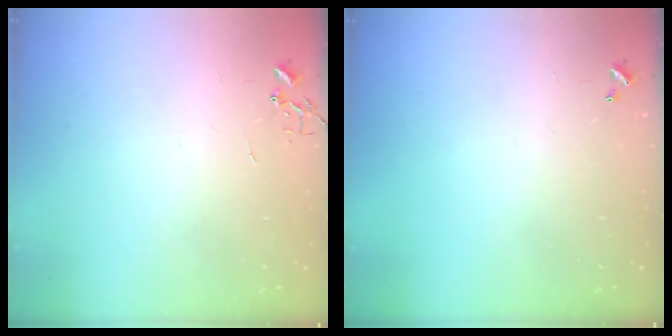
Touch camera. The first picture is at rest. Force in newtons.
{"total": 0.0}